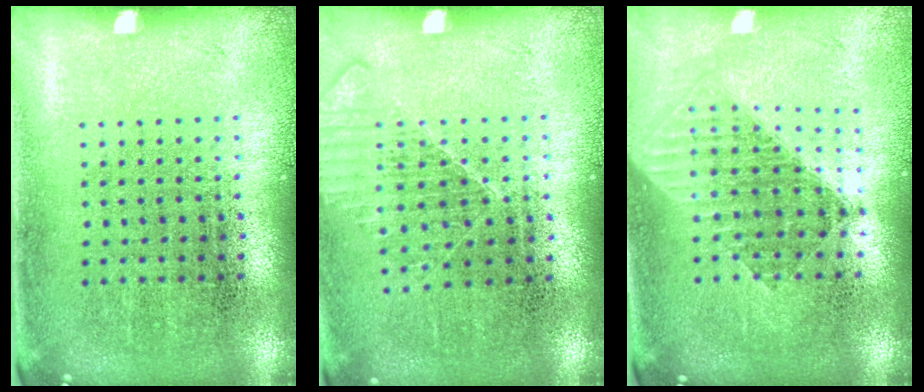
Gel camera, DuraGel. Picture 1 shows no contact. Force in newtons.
{"total": 1.2, "press": 1.2, "slide": 0.1}
{"total": 1.5, "press": 1.3, "slide": 0.8}